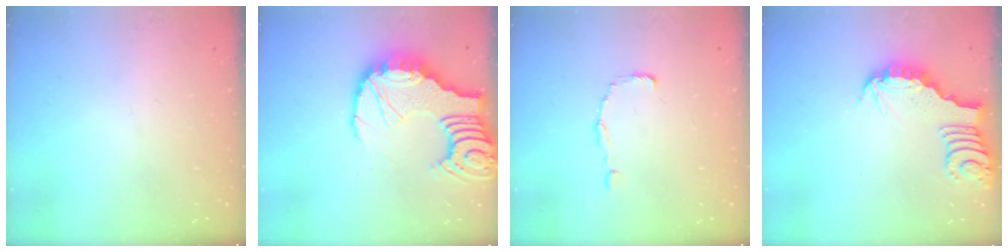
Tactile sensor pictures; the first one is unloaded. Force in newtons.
{"total": 16.7, "press": 16.6, "slide": 1.8}
{"total": 0.0}
{"total": 3.1, "press": 3.1, "slide": 0.1}